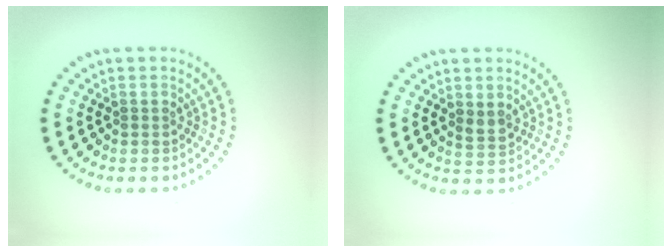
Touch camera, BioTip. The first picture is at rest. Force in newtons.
{"total": 1.1, "press": 1.1, "slide": 0.4}